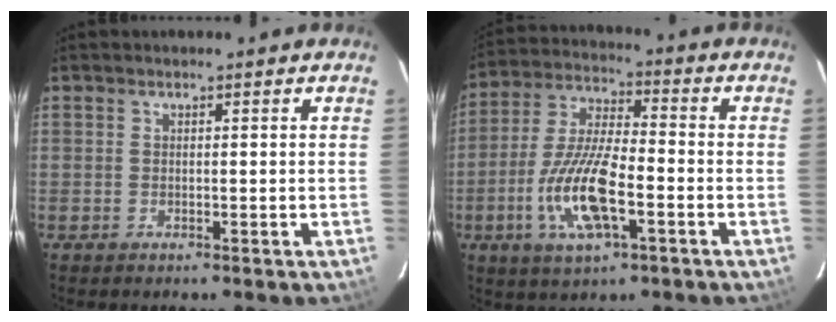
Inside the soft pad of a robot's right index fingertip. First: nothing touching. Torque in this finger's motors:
{"motor_torque": [2.14, 0.00, 1.05, 0.20]}